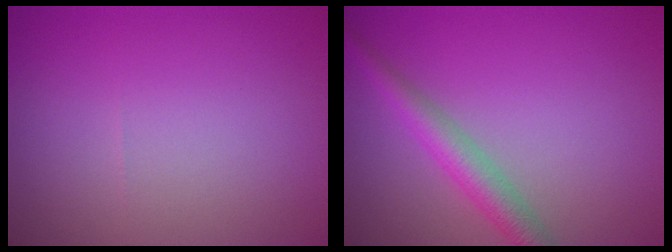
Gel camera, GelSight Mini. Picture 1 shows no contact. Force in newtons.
{"total": 3.3, "press": 3.3, "slide": 0.1}